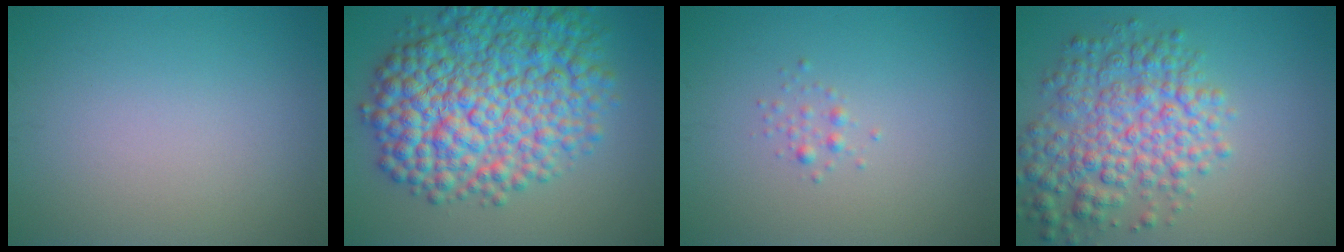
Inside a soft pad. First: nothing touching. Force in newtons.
{"total": 12.1, "press": 12.1, "slide": 0.2}
{"total": 0.8, "press": 0.8, "slide": 0.0}
{"total": 6.8, "press": 6.8, "slide": 0.2}